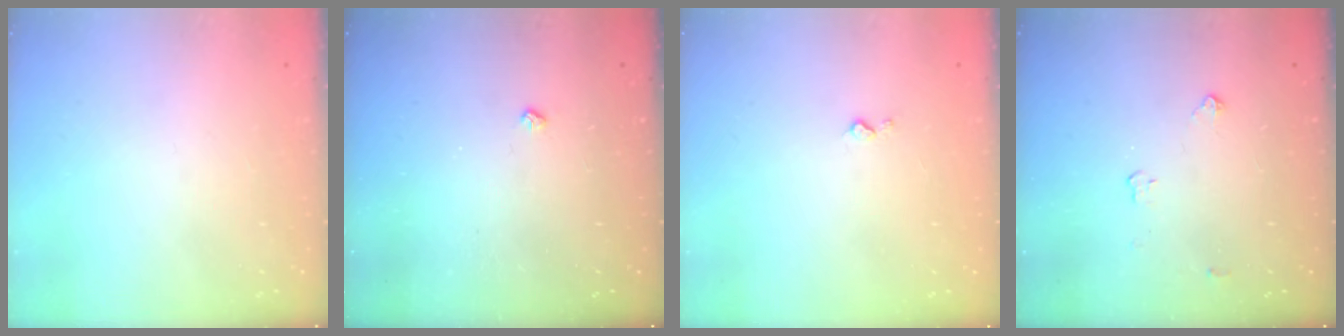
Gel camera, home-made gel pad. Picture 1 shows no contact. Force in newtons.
{"total": 2.6, "press": 2.5, "slide": 0.5}
{"total": 2.8, "press": 2.7, "slide": 0.4}
{"total": 2.8, "press": 2.8, "slide": 0.4}